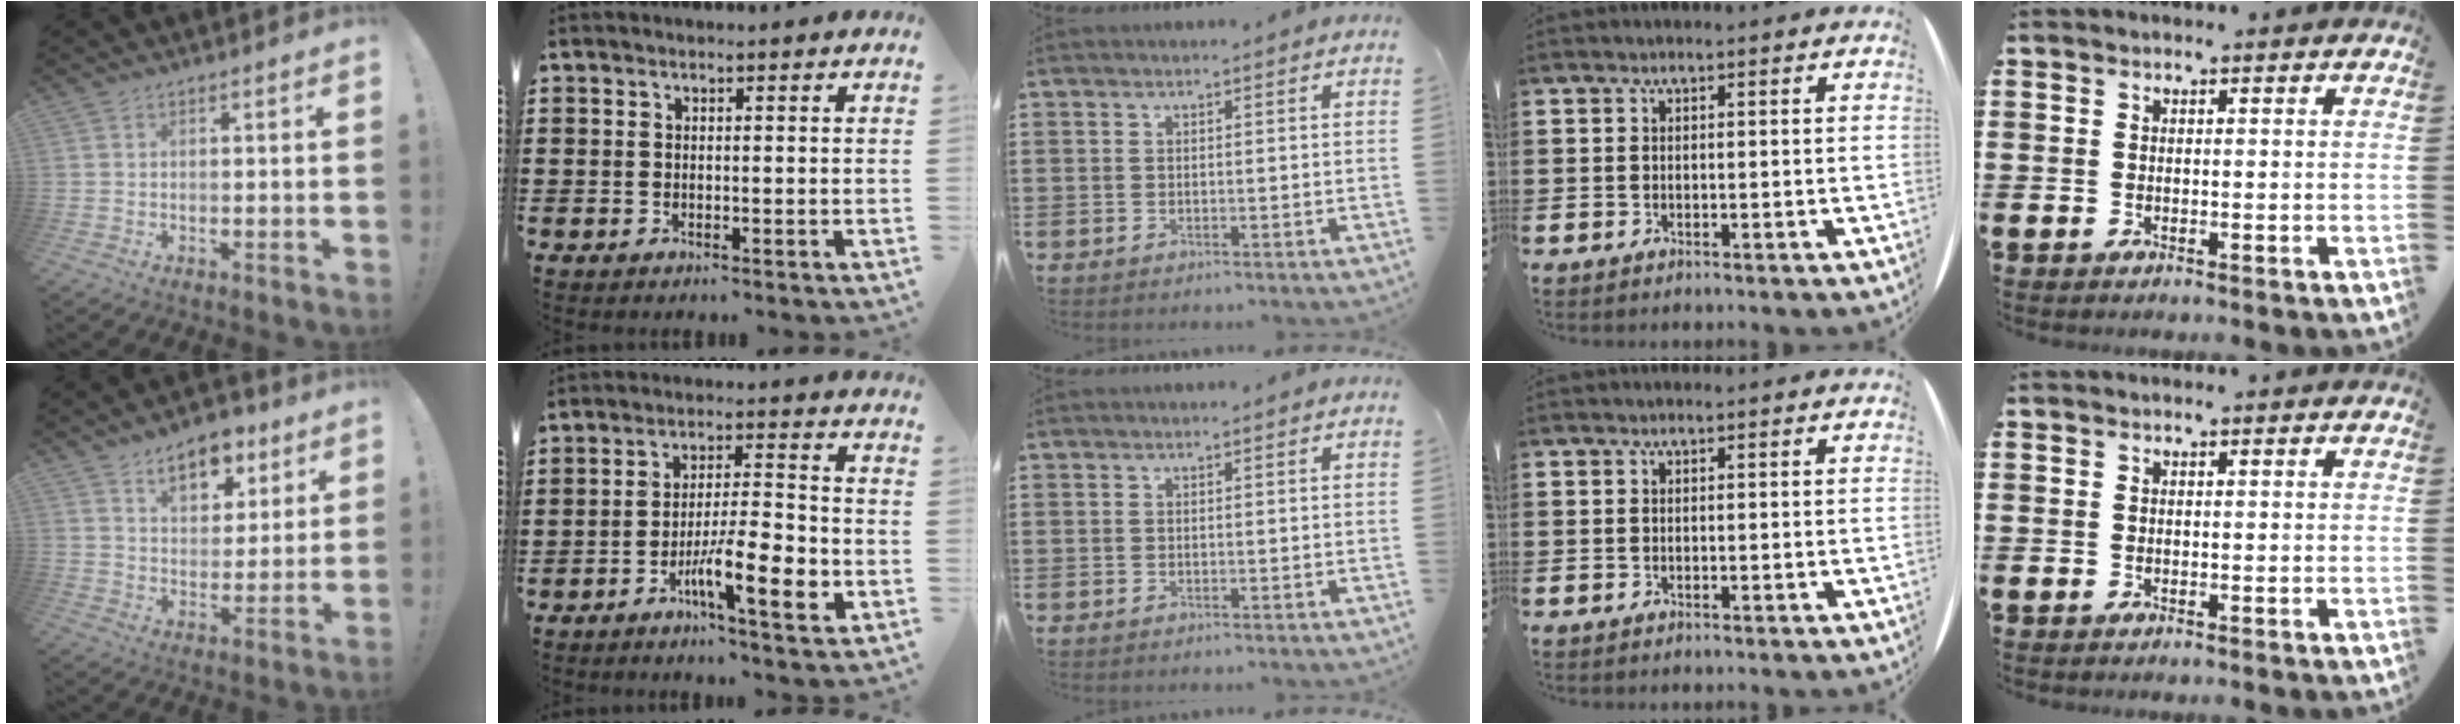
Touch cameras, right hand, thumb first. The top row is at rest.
{"thumb": {"total": 11.2, "force": [6.9, 6.7, 5.8], "torque": [-0.076, -0.035, 0.125]}, "index": {"total": 10.1, "force": [-4.4, 2.2, 8.8], "torque": [-0.153, 0.001, -0.077]}}